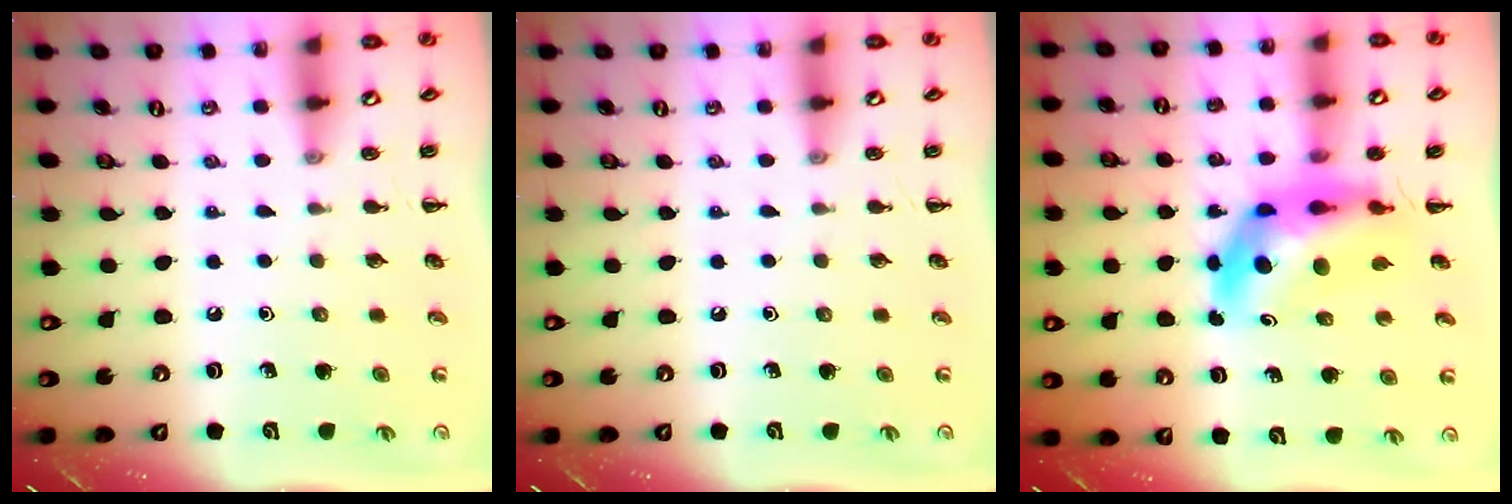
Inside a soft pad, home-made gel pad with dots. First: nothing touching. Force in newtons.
{"total": 0.0}
{"total": 11.6, "press": 11.1, "slide": 3.3}